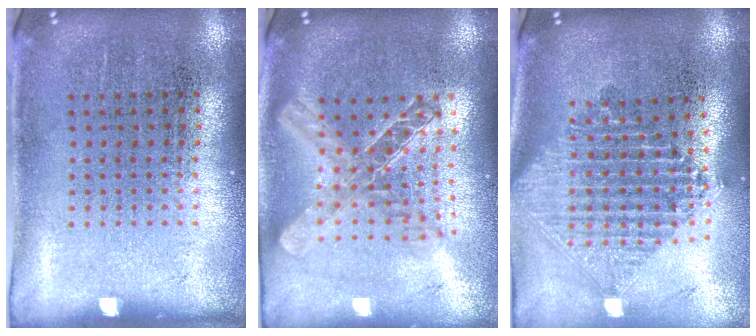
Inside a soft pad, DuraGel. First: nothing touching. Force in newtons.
{"total": 1.9, "press": 1.6, "slide": 1.0}
{"total": 2.2, "press": 1.7, "slide": 1.4}